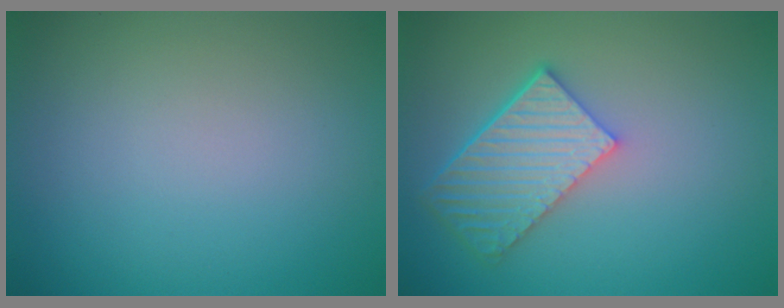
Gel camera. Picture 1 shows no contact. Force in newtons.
{"total": 5.8, "press": 4.5, "slide": 3.6}